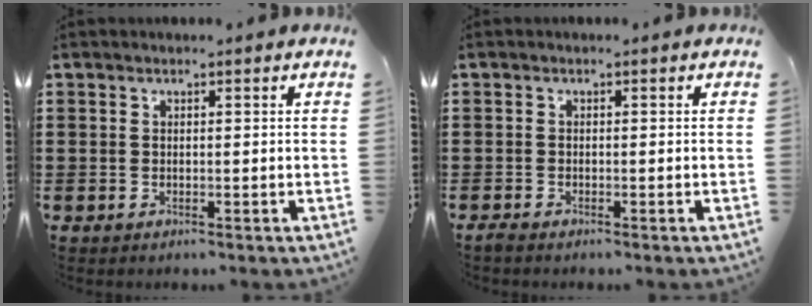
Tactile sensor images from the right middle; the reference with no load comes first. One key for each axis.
{"total": 0.8, "fx": -0.7, "fy": 0.2, "fz": 0.2, "tx": -0.007, "ty": -0.004, "tz": -0.013}